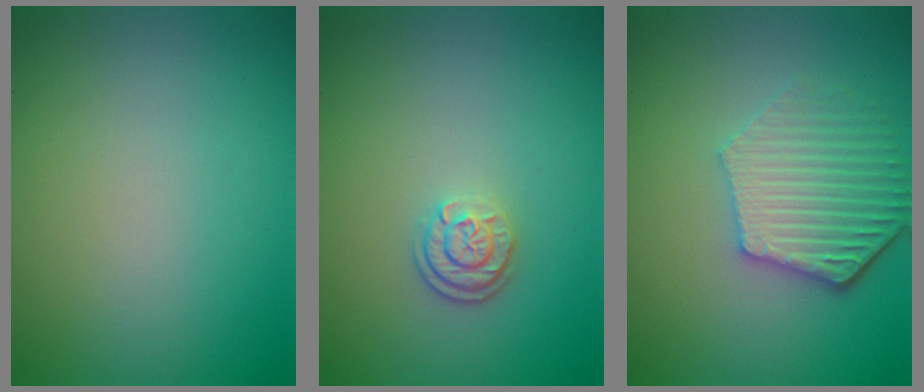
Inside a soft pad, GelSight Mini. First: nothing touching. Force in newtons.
{"total": 2.3, "press": 1.7, "slide": 1.4}
{"total": 5.4, "press": 4.2, "slide": 3.3}